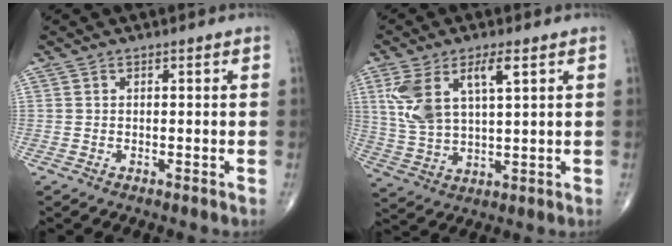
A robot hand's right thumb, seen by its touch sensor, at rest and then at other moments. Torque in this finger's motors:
{"motor_torque": [0.86, 1.51, 1.36, 0.53, 0.13]}